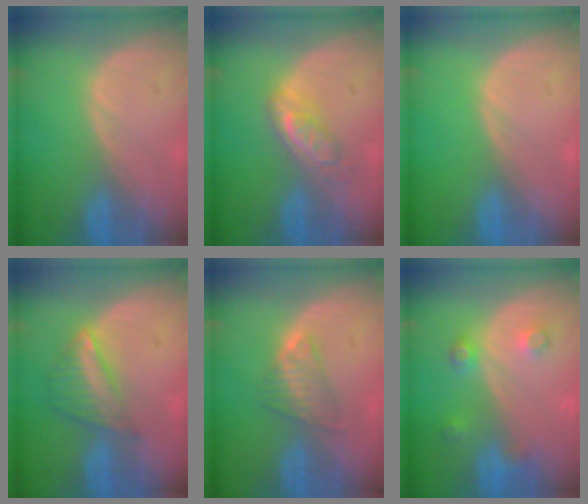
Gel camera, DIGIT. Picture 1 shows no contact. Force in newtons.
{"total": 5.0, "press": 4.5, "slide": 2.2}
{"total": 0.0}
{"total": 6.1, "press": 5.4, "slide": 2.9}
{"total": 3.7, "press": 3.6, "slide": 0.7}
{"total": 3.8, "press": 3.5, "slide": 1.6}